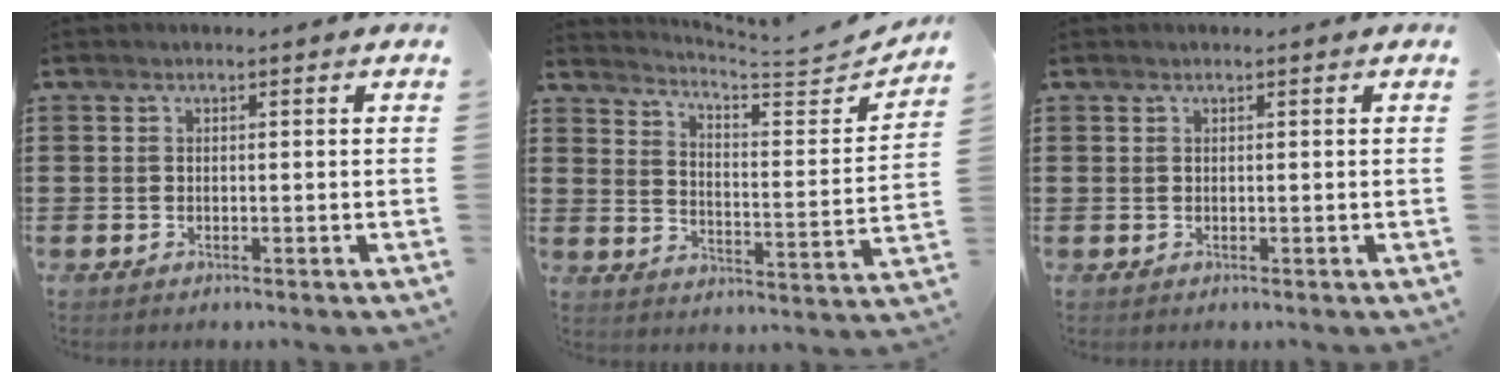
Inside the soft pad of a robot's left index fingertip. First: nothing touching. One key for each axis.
{"total": 4.0, "fx": 3.8, "fy": -0.4, "fz": 1.4, "tx": -0.041, "ty": -0.039, "tz": 0.054}
{"total": 0.0}